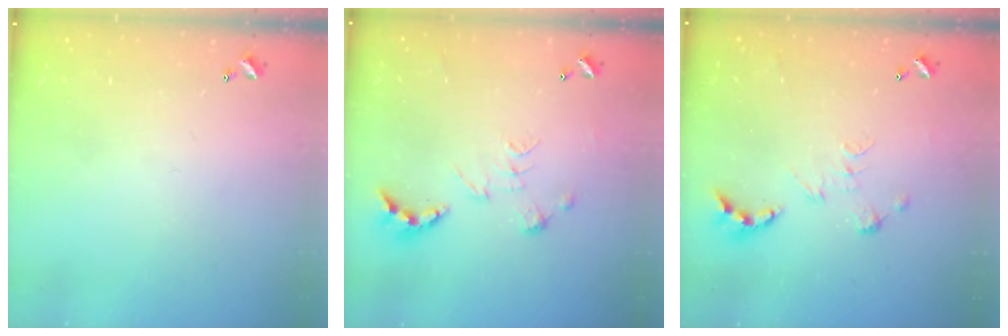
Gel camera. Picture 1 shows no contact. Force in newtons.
{"total": 0.8, "press": 0.8, "slide": 0.3}
{"total": 0.0}